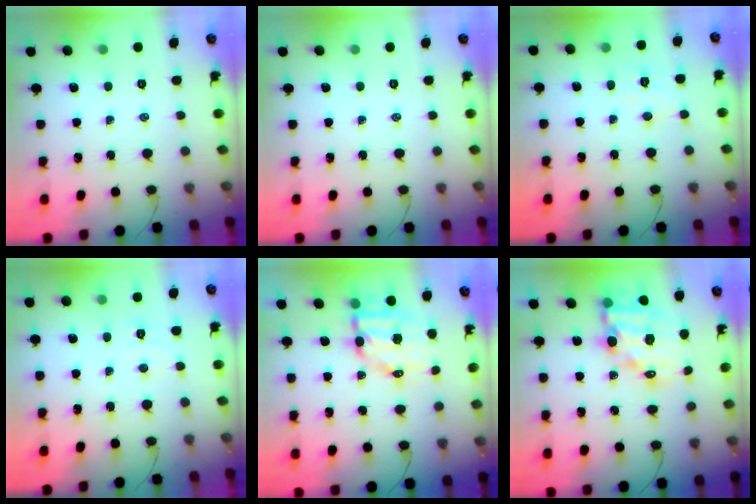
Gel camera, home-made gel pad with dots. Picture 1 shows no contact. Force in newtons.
{"total": 0.0}
{"total": 5.9, "press": 5.8, "slide": 1.1}
{"total": 4.7, "press": 4.6, "slide": 1.0}
{"total": 9.1, "press": 8.9, "slide": 1.7}
{"total": 12.0, "press": 11.7, "slide": 2.8}